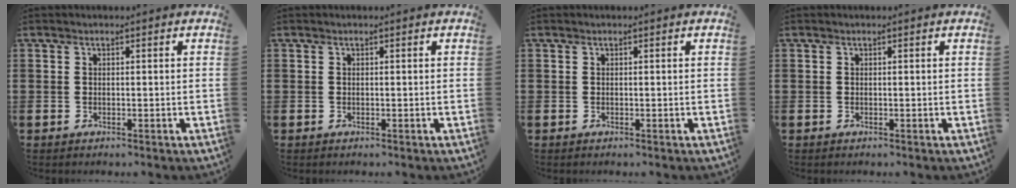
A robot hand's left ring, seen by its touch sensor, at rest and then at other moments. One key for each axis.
{"total": 0.0}
{"total": 0.0}
{"total": 0.0}